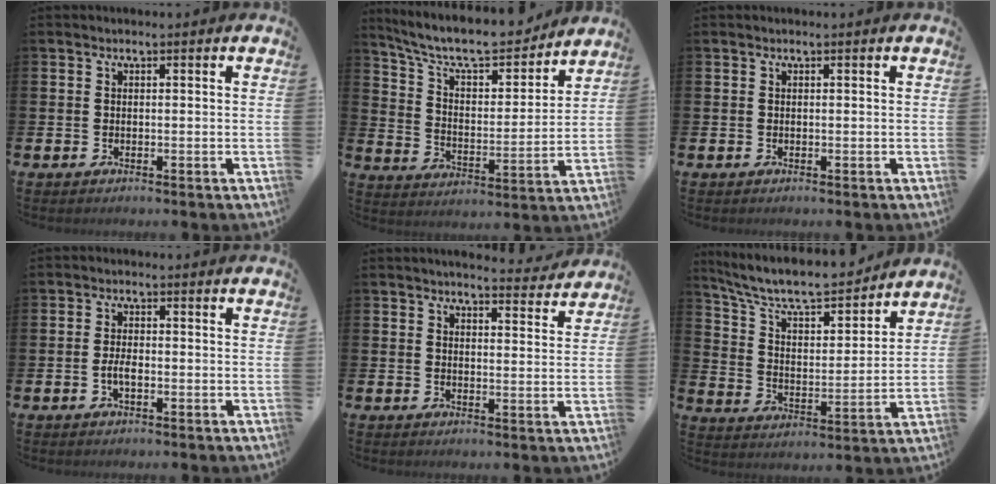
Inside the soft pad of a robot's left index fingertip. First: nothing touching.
{"total": 9.5, "force": [8.5, 2.5, 3.3], "torque": [-0.093, -0.063, 0.144]}
{"total": 0.0}
{"total": 2.1, "force": [-0.7, 0.9, 1.8], "torque": [-0.033, 0.002, -0.013]}
{"total": 4.0, "force": [4.0, 0.3, 0.4], "torque": [-0.008, -0.024, 0.070]}
{"total": 8.4, "force": [7.7, 2.0, 2.7], "torque": [-0.094, -0.053, 0.131]}